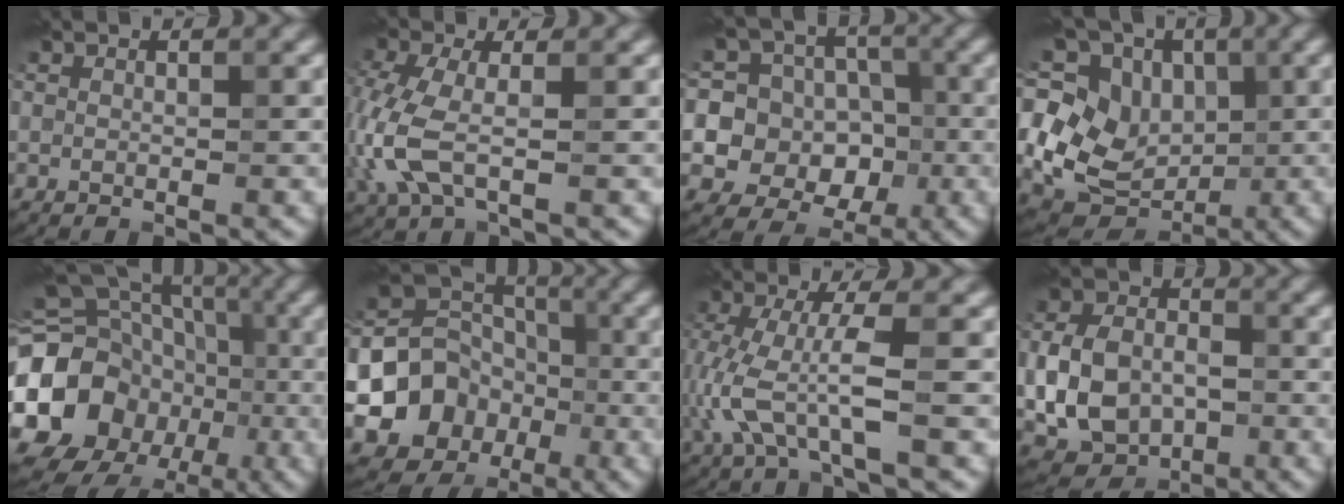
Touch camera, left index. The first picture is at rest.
{"total": 5.1, "force": [-1.1, 2.2, 4.4], "torque": [-0.124, -0.001, -0.027]}
{"total": 12.4, "force": [-1.0, 12.0, 3.0], "torque": [-0.099, 0.023, -0.033]}
{"total": 14.2, "force": [2.6, 11.4, 8.0], "torque": [-0.167, 0.035, 0.019]}
{"total": 21.2, "force": [-3.7, 19.0, 8.7], "torque": [-0.167, -0.006, -0.104]}
{"total": 9.5, "force": [-2.6, 8.4, 3.7], "torque": [-0.071, -0.005, -0.057]}
{"total": 5.5, "force": [-1.5, 1.4, 5.1], "torque": [-0.131, -0.003, -0.028]}
{"total": 7.8, "force": [-1.8, 5.7, 4.9], "torque": [-0.096, -0.004, -0.041]}